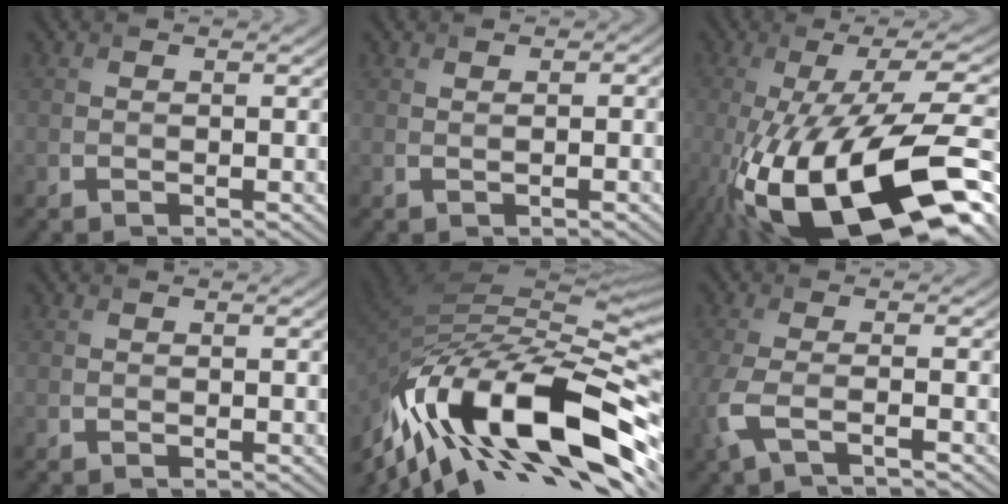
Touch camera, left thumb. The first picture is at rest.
{"total": 1.3, "force": [0.5, 0.4, 1.1], "torque": [-0.015, 0.001, 0.002]}
{"total": 19.6, "force": [-9.1, 5.6, 16.4], "torque": [-0.272, -0.004, -0.152]}
{"total": 0.0}
{"total": 18.1, "force": [-7.4, 6.6, 15.1], "torque": [-0.298, -0.009, -0.135]}
{"total": 4.2, "force": [-2.1, 1.1, 3.4], "torque": [-0.083, -0.016, -0.054]}